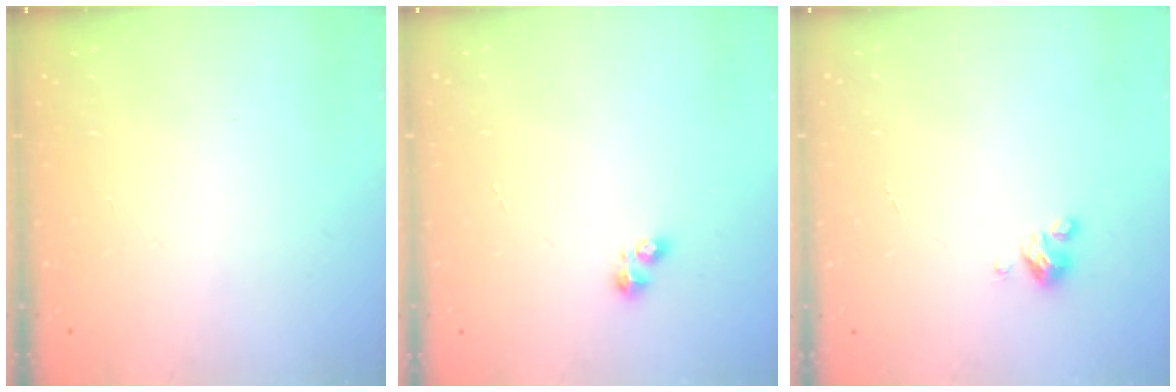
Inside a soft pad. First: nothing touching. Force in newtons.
{"total": 2.5, "press": 2.5, "slide": 0.4}
{"total": 3.7, "press": 3.7, "slide": 0.3}